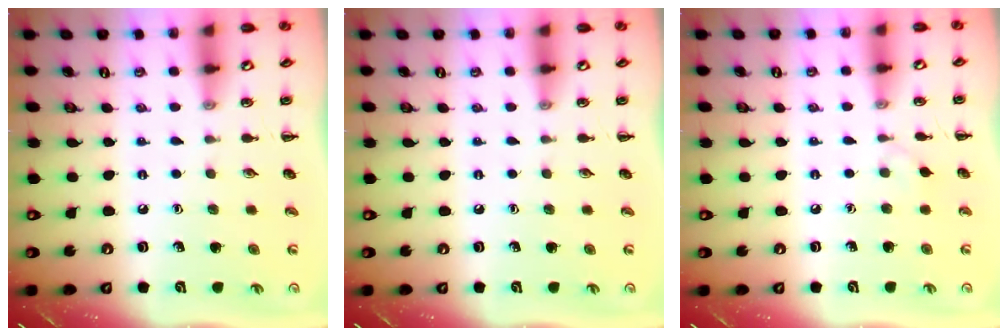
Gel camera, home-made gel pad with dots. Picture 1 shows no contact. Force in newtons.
{"total": 0.0}
{"total": 2.9, "press": 2.7, "slide": 1.1}